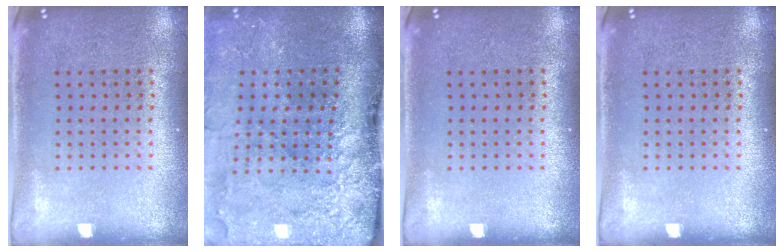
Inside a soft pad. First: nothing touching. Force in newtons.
{"total": 4.7, "press": 3.6, "slide": 3.1}
{"total": 0.0}
{"total": 0.0}